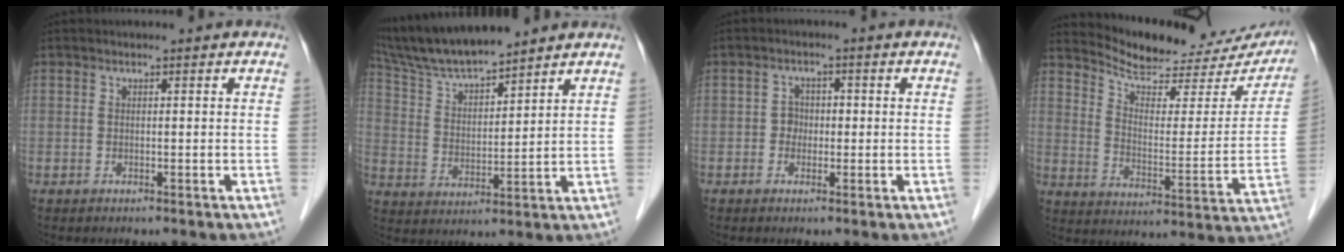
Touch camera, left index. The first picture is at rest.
{"total": 11.3, "force": [10.4, 0.7, 4.4], "torque": [-0.093, 0.019, 0.201]}
{"total": 2.2, "force": [-0.4, 1.9, 0.9], "torque": [-0.008, 0.007, -0.009]}
{"total": 21.8, "force": [20.0, 5.5, 6.6], "torque": [-0.086, -0.037, 0.259]}